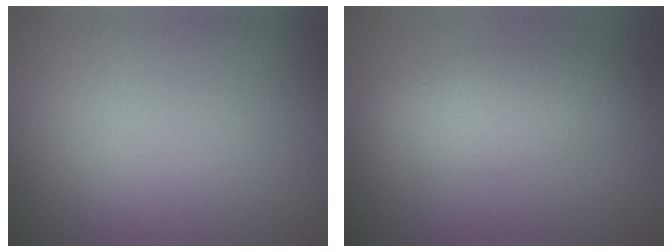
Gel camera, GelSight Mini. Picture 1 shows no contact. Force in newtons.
{"total": 4.1, "press": 4.1, "slide": 0.2}